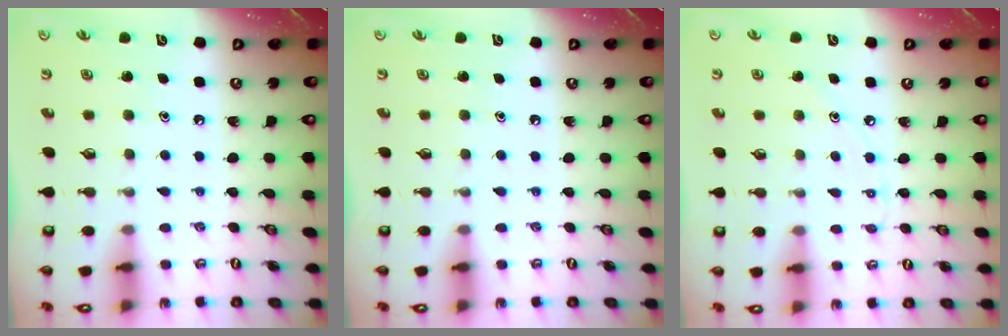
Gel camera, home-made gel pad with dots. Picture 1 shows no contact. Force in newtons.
{"total": 0.0}
{"total": 4.0, "press": 4.0, "slide": 0.5}